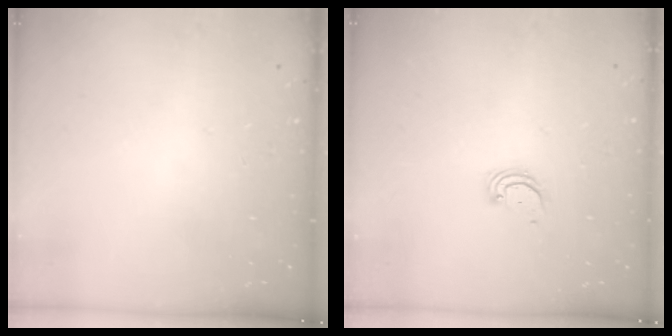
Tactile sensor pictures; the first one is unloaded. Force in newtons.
{"total": 2.3, "press": 2.3, "slide": 0.2}